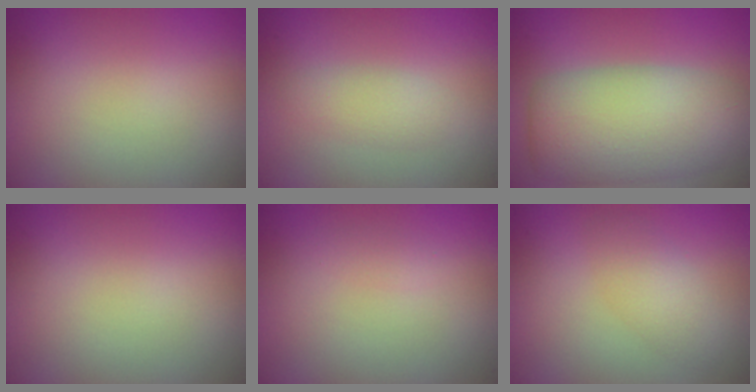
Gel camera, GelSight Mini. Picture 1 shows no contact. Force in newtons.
{"total": 1.8, "press": 1.8, "slide": 0.0}
{"total": 8.0, "press": 8.0, "slide": 0.5}
{"total": 0.0}
{"total": 0.6, "press": 0.6, "slide": 0.0}
{"total": 2.3, "press": 2.3, "slide": 0.0}